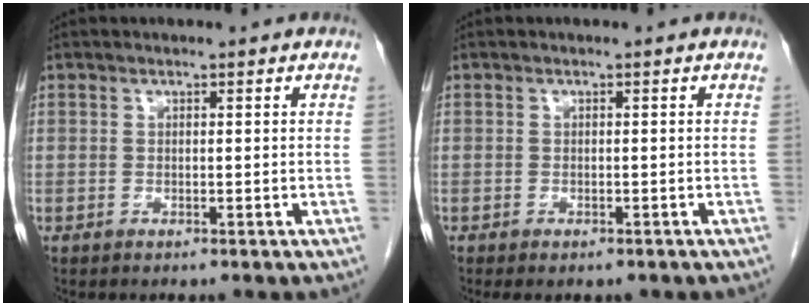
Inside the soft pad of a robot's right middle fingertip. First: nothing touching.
{"total": 2.8, "force": [-2.2, 1.1, 1.4], "torque": [-0.013, -0.005, -0.023]}